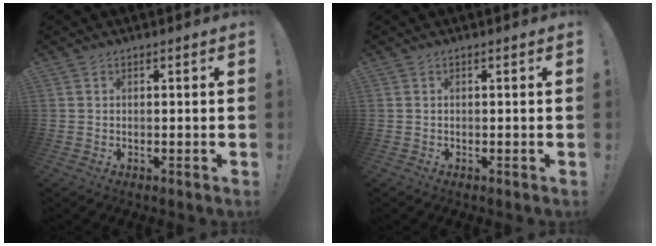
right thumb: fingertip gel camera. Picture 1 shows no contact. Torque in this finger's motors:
{"motor_torque": [-0.14, 0.14, -0.11, 0.11, 0.00]}